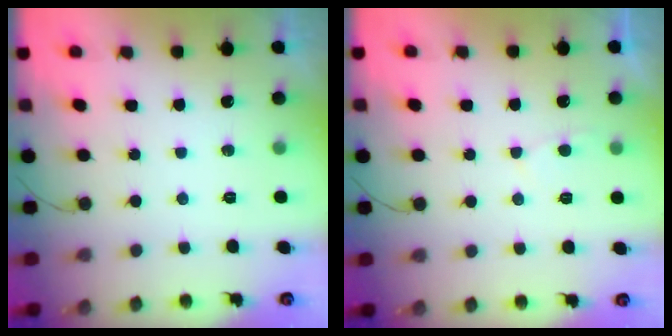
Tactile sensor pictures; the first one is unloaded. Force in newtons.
{"total": 2.8, "press": 2.7, "slide": 0.3}